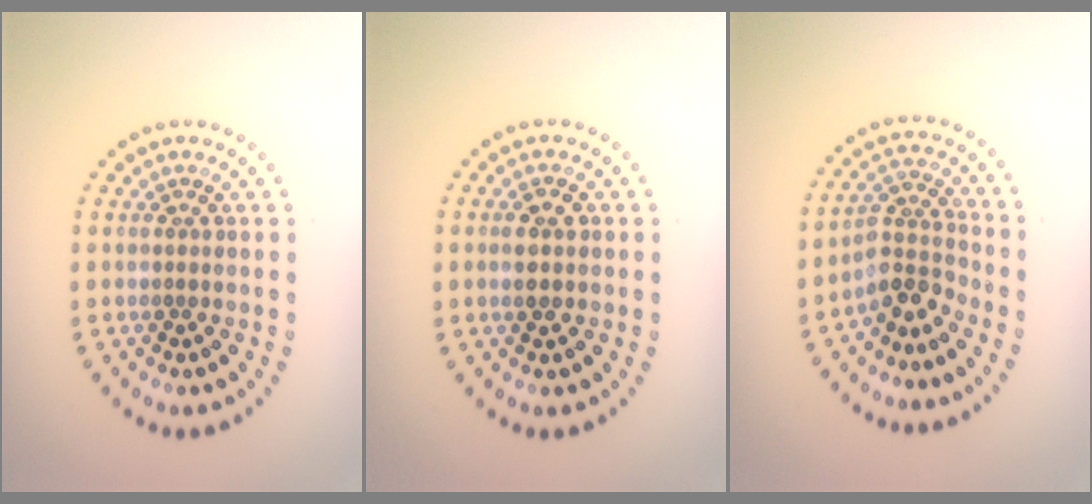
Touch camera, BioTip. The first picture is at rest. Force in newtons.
{"total": 2.2, "press": 2.2, "slide": 0.1}
{"total": 3.3, "press": 2.3, "slide": 2.3}